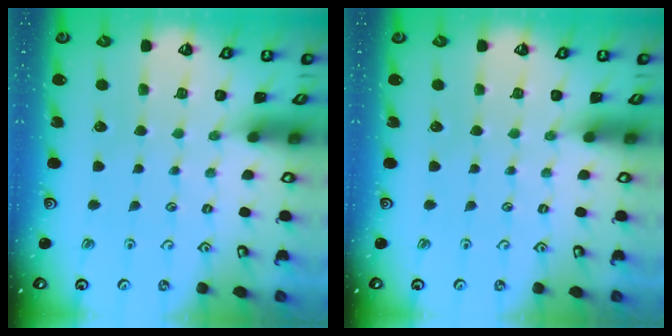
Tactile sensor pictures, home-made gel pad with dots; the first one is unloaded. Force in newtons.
{"total": 0.0}